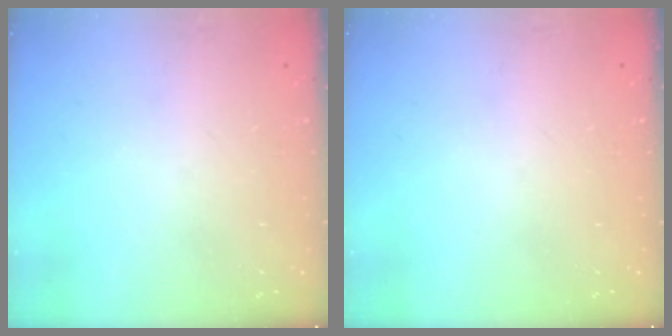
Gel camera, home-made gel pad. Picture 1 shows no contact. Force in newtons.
{"total": 0.0}